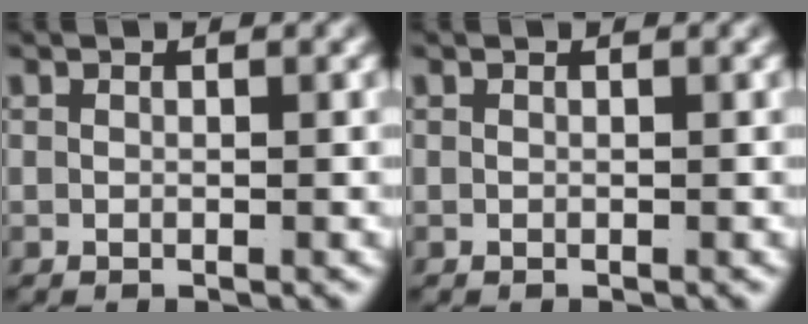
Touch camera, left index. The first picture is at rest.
{"total": 0.0}